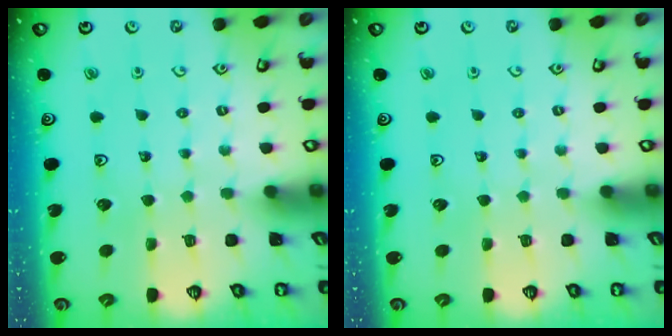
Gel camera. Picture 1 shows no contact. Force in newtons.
{"total": 0.0}